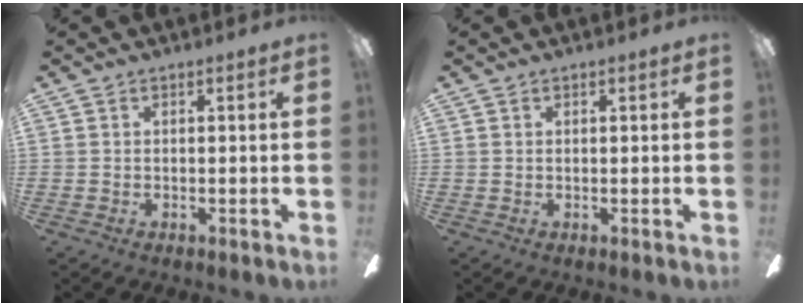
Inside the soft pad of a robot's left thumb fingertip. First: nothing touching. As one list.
[{"total": 0.0}]